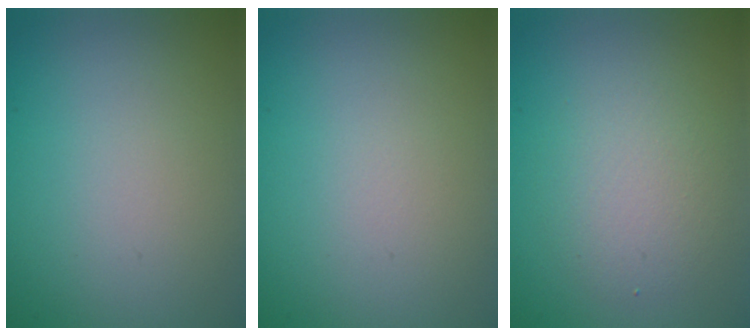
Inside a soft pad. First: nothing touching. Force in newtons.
{"total": 0.0}
{"total": 2.9, "press": 2.8, "slide": 0.3}